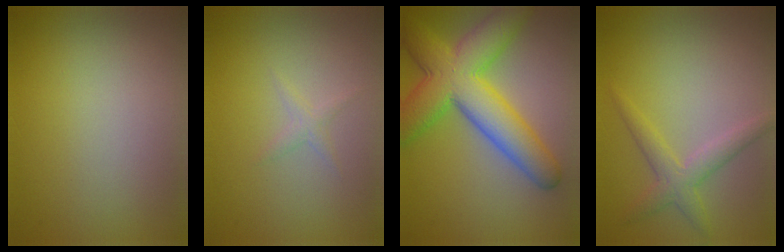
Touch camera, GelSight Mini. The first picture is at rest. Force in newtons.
{"total": 0.9, "press": 0.8, "slide": 0.1}
{"total": 9.3, "press": 9.3, "slide": 0.2}
{"total": 2.6, "press": 2.6, "slide": 0.1}